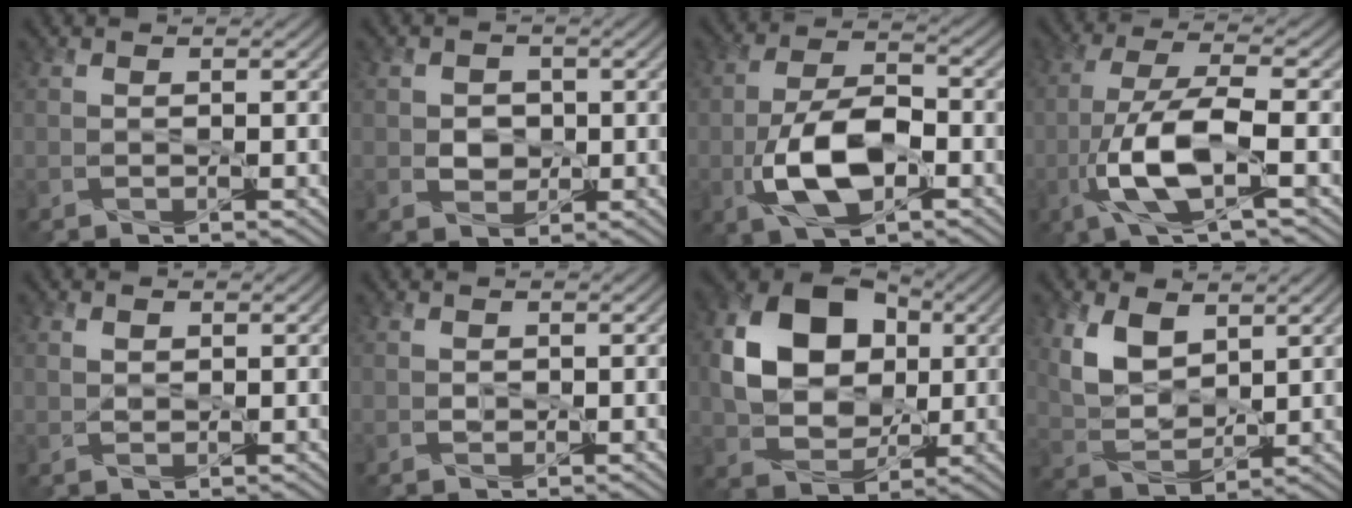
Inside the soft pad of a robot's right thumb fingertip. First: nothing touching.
{"total": 2.8, "force": [-0.2, 2.5, 1.3], "torque": [-0.028, -0.003, -0.008]}
{"total": 10.1, "force": [-3.2, 5.1, 8.2], "torque": [-0.170, 0.000, -0.067]}
{"total": 9.8, "force": [-2.9, 3.0, 8.9], "torque": [-0.193, 0.004, -0.063]}
{"total": 1.5, "force": [0.5, 1.1, 0.9], "torque": [-0.019, -0.002, 0.012]}
{"total": 0.7, "force": [0.0, 0.6, 0.3], "torque": [-0.003, -0.005, -0.003]}
{"total": 12.3, "force": [1.8, 9.5, 7.7], "torque": [-0.163, 0.007, 0.030]}
{"total": 7.1, "force": [3.3, 4.4, 4.6], "torque": [-0.107, -0.011, 0.065]}